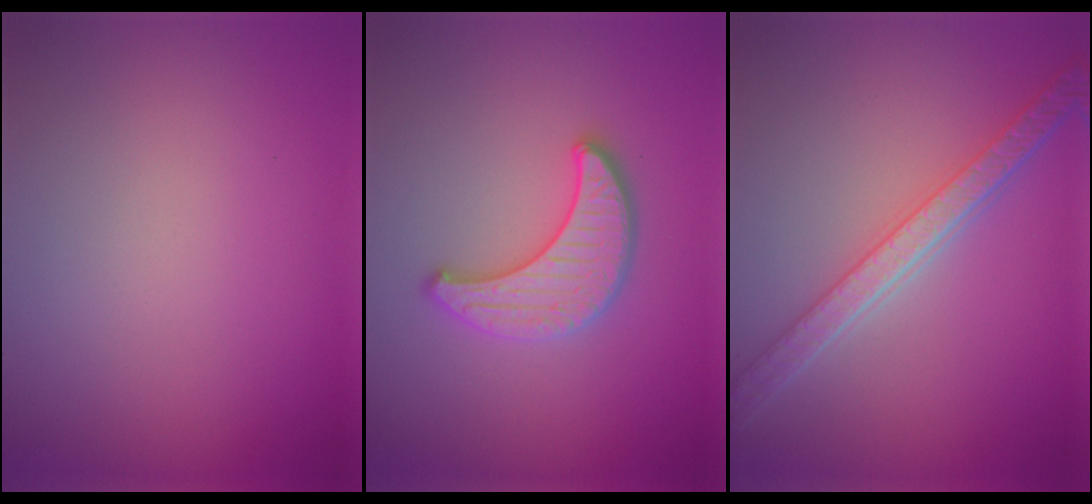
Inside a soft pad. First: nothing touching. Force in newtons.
{"total": 3.3, "press": 3.3, "slide": 0.2}
{"total": 5.1, "press": 4.2, "slide": 2.9}